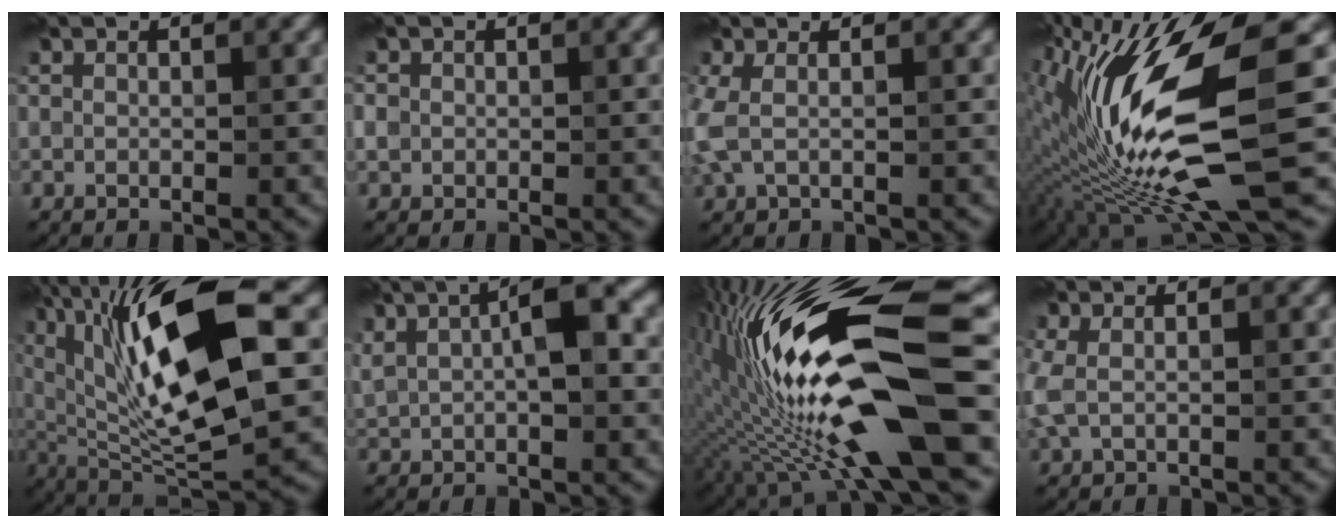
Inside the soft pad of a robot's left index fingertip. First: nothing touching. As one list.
[{"total": 1.2, "force": [0.0, 1.2, 0.3], "torque": [-0.001, -0.001, -0.003]}, {"total": 2.0, "force": [0.0, 0.8, 1.8], "torque": [-0.049, 0.003, -0.005]}, {"total": 15.1, "force": [0.1, 4.5, 14.4], "torque": [-0.285, -0.004, 0.008]}, {"total": 14.7, "force": [3.7, 4.7, 13.4], "torque": [-0.242, 0.003, 0.065]}, {"total": 6.5, "force": [1.8, 2.3, 5.9], "torque": [-0.101, 0.015, 0.028]}, {"total": 17.2, "force": [-1.4, 4.5, 16.6], "torque": [-0.298, 0.005, -0.027]}, {"total": 1.7, "force": [0.1, 0.7, 1.5], "torque": [-0.040, 0.005, -0.003]}]